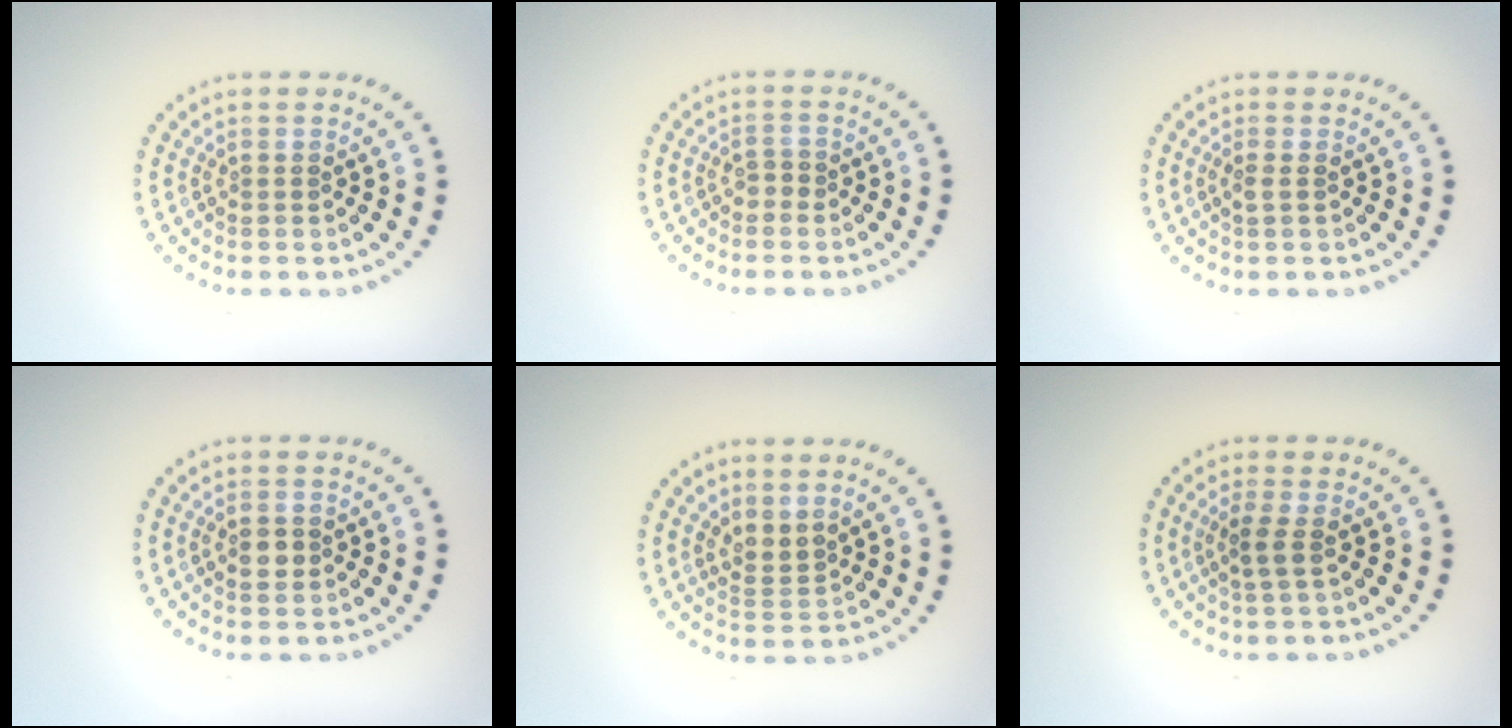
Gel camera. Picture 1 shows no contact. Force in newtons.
{"total": 1.0, "press": 0.8, "slide": 0.6}
{"total": 0.7, "press": 0.6, "slide": 0.4}
{"total": 1.5, "press": 1.5, "slide": 0.3}
{"total": 1.8, "press": 1.4, "slide": 1.2}
{"total": 1.6, "press": 1.3, "slide": 0.9}